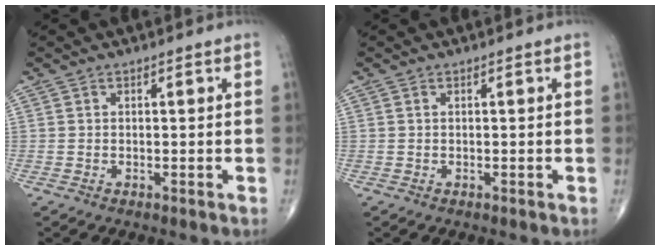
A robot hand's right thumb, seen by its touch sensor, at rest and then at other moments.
{"total": 0.0}